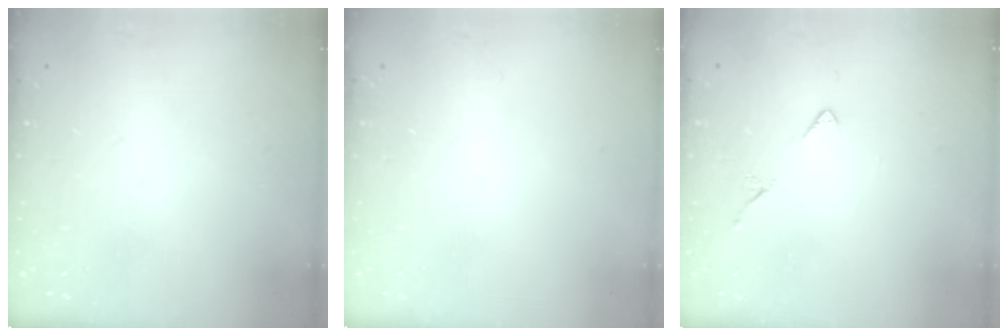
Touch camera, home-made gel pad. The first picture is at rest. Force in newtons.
{"total": 0.0}
{"total": 6.7, "press": 6.7, "slide": 0.8}